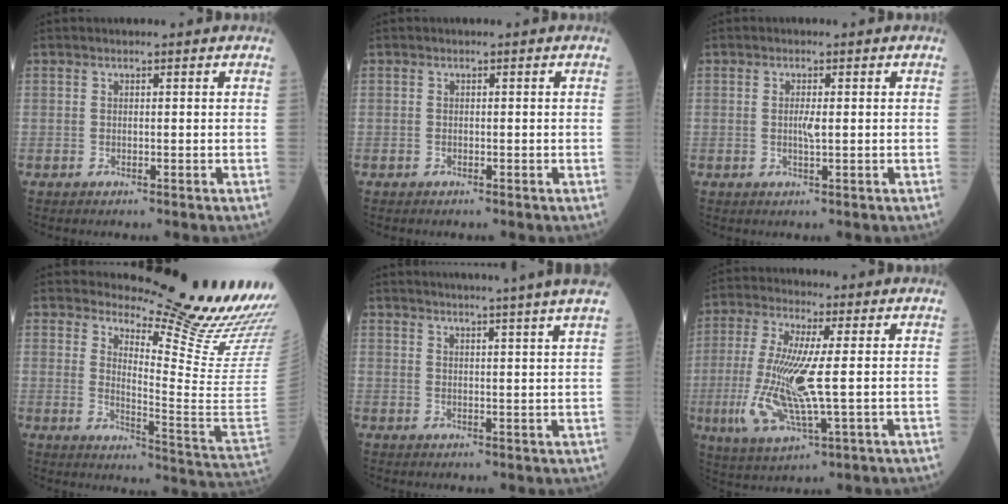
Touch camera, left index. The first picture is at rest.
{"total": 0.0}
{"total": 1.8, "force": [0.0, 0.2, 1.8], "torque": [-0.040, 0.000, 0.005]}
{"total": 18.9, "force": [17.4, -1.4, 7.3], "torque": [-0.124, -0.151, 0.219]}
{"total": 14.1, "force": [12.9, -2.3, 5.4], "torque": [-0.080, -0.032, 0.153]}
{"total": 12.0, "force": [-0.8, 1.8, 11.8], "torque": [-0.264, -0.010, -0.009]}